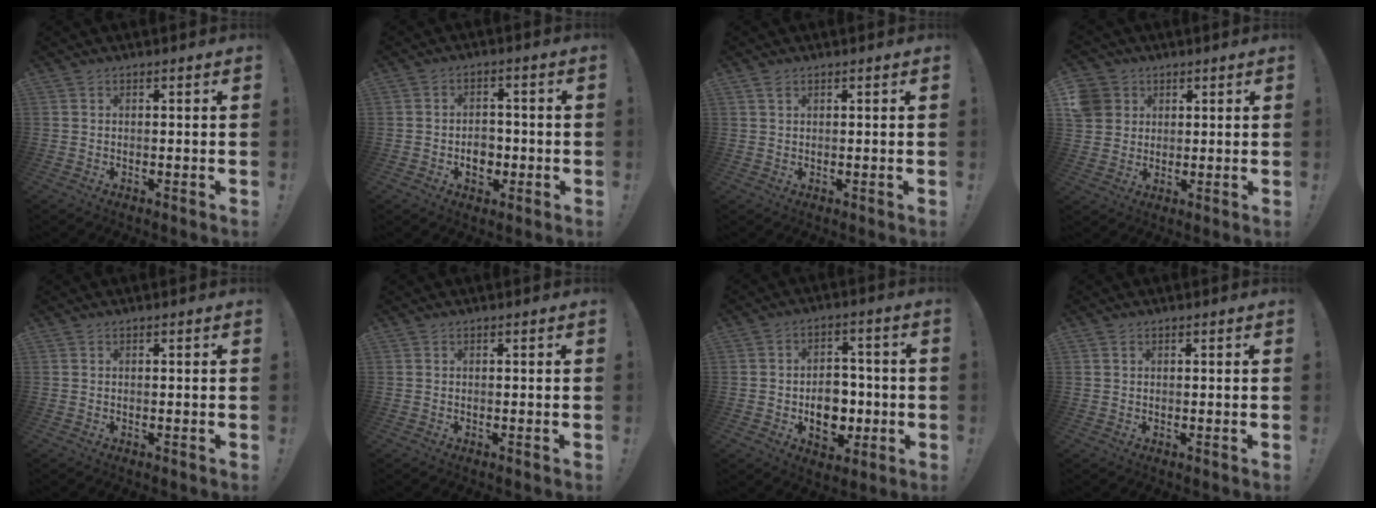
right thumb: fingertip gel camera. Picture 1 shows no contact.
{"total": 6.5, "force": [-1.9, 5.1, 3.6], "torque": [-0.041, 0.004, -0.036]}
{"total": 1.5, "force": [1.0, 0.7, 1.0], "torque": [-0.019, -0.001, 0.018]}
{"total": 6.9, "force": [2.6, 6.2, 1.5], "torque": [-0.032, -0.014, 0.053]}
{"total": 0.0}
{"total": 0.0}
{"total": 11.1, "force": [-2.5, 8.3, 6.9], "torque": [-0.094, 0.011, -0.039]}
{"total": 0.5, "force": [0.4, 0.3, 0.2], "torque": [0.001, -0.001, 0.007]}